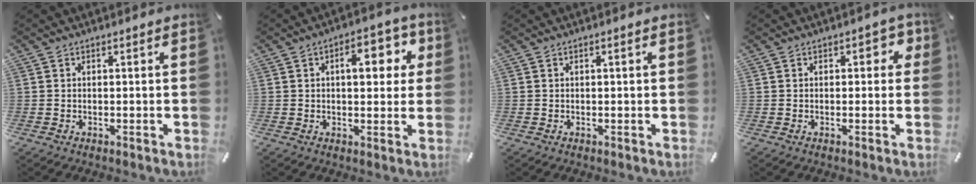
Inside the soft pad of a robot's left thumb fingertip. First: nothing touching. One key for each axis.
{"total": 9.9, "fx": 2.6, "fy": 5.3, "fz": 7.9, "tx": -0.092, "ty": -0.009, "tz": 0.033}
{"total": 0.6, "fx": 0.1, "fy": 0.2, "fz": 0.6, "tx": -0.010, "ty": 0.002, "tz": 0.000}
{"total": 3.2, "fx": 0.6, "fy": 2.1, "fz": 2.4, "tx": -0.025, "ty": 0.002, "tz": 0.003}